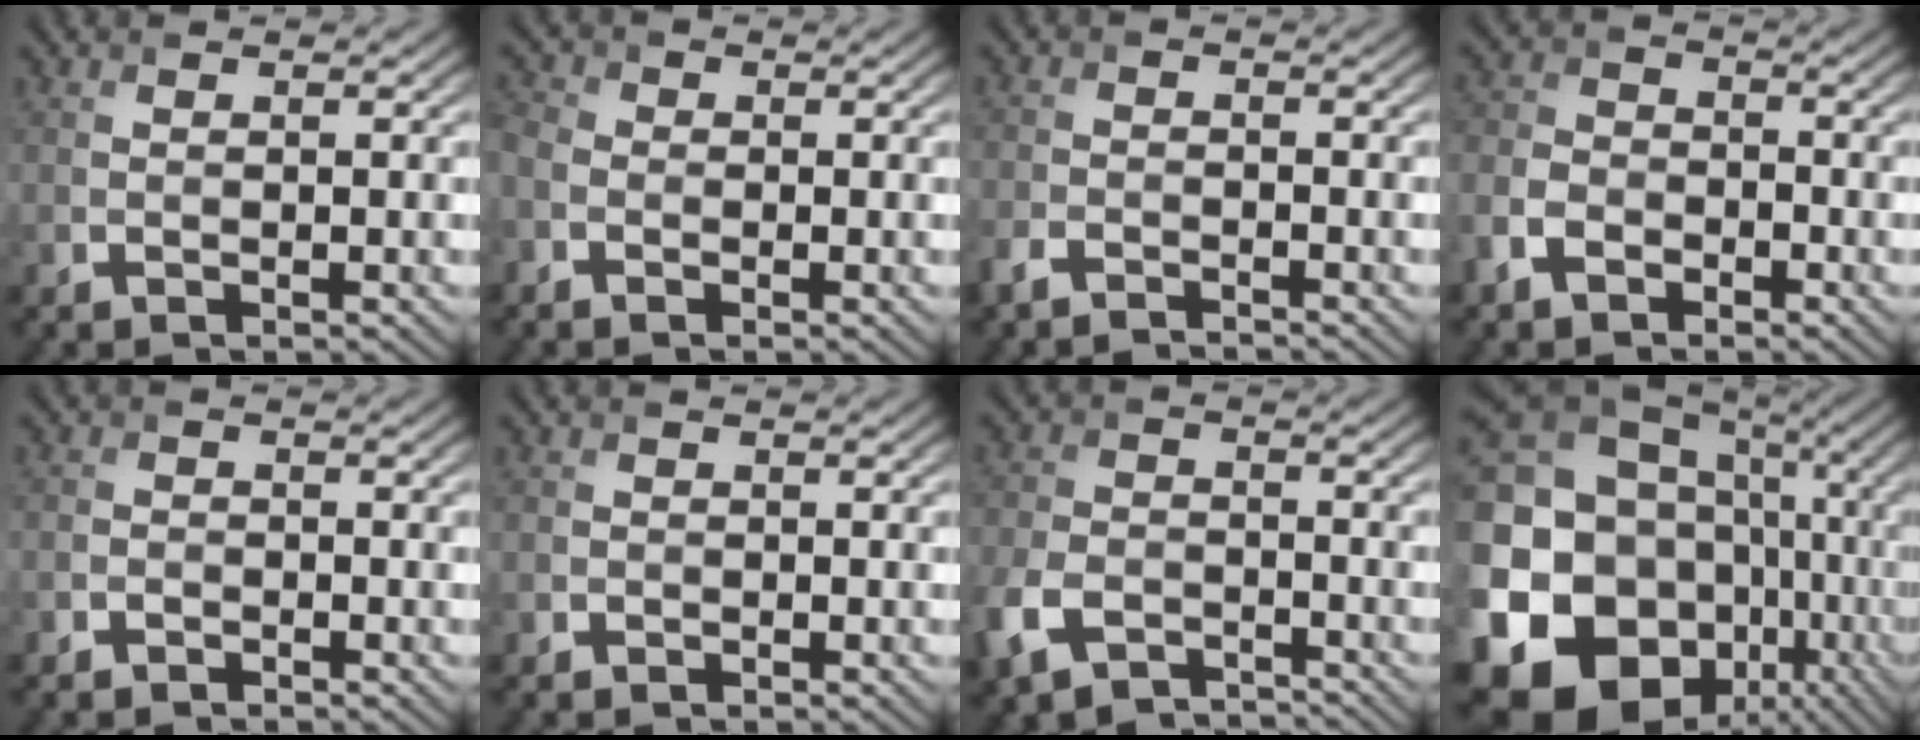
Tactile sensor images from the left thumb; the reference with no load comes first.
{"total": 2.9, "force": [-1.6, 2.1, 1.4], "torque": [-0.041, 0.001, -0.039]}
{"total": 2.6, "force": [-2.4, 0.4, 1.0], "torque": [-0.021, -0.004, -0.056]}
{"total": 4.6, "force": [-2.8, 3.0, 2.1], "torque": [-0.061, 0.002, -0.068]}
{"total": 1.3, "force": [-1.1, 0.6, 0.2], "torque": [-0.002, 0.004, -0.028]}
{"total": 0.8, "force": [-0.6, 0.4, 0.0], "torque": [0.002, 0.001, -0.017]}
{"total": 7.6, "force": [-5.0, 4.1, 4.1], "torque": [-0.101, -0.010, -0.108]}
{"total": 24.1, "force": [-4.7, 19.7, 13.1], "torque": [-0.307, -0.050, -0.083]}